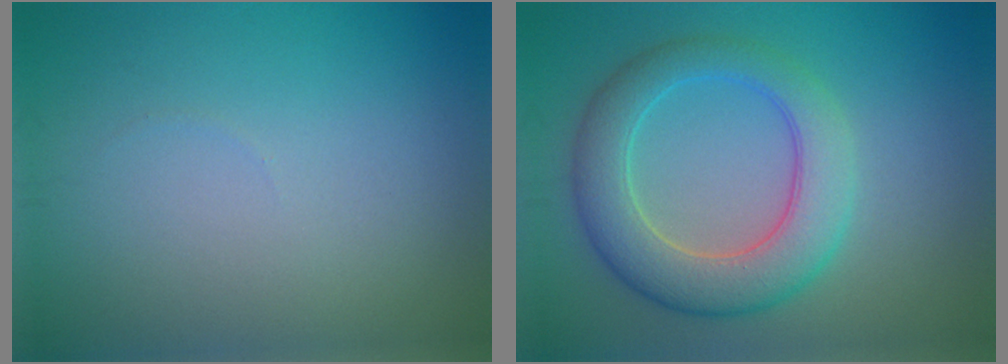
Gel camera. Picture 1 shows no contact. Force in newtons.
{"total": 6.6, "press": 6.6, "slide": 0.2}